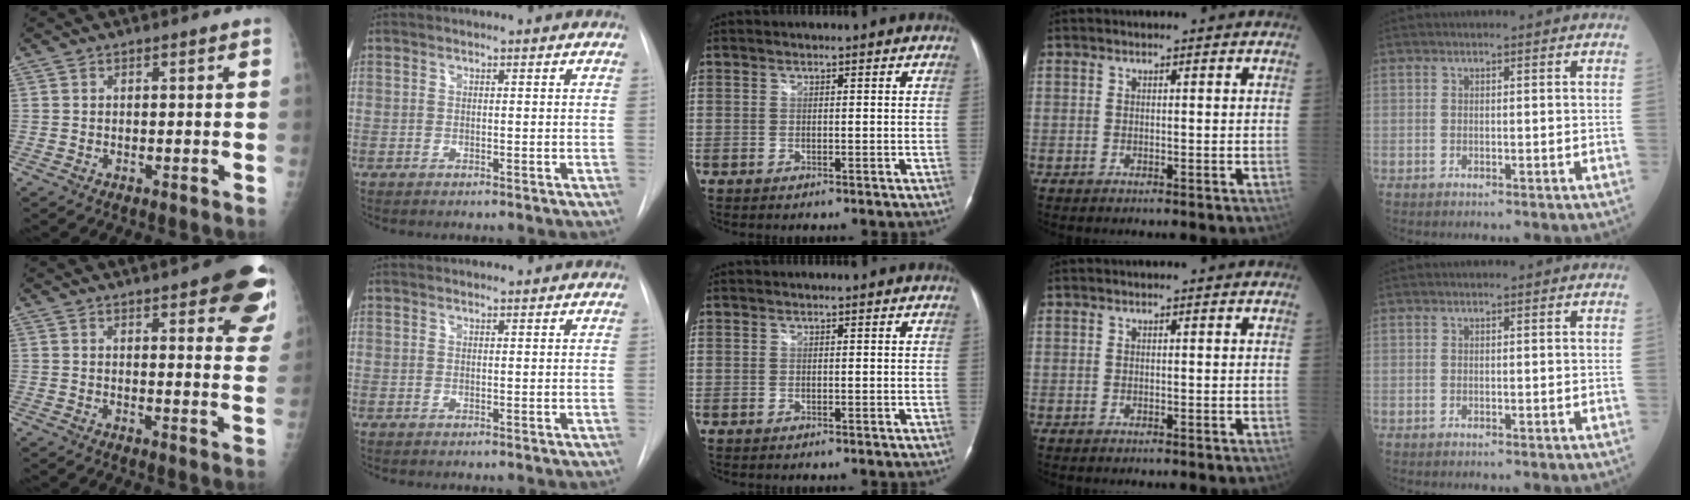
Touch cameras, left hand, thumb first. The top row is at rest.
{"thumb": {"total": 16.3, "force": [9.3, 4.6, 12.5], "torque": [-0.128, -0.033, 0.102]}, "index": {"total": 7.4, "force": [7.1, 1.3, 1.6], "torque": [-0.029, 0.031, 0.106]}}